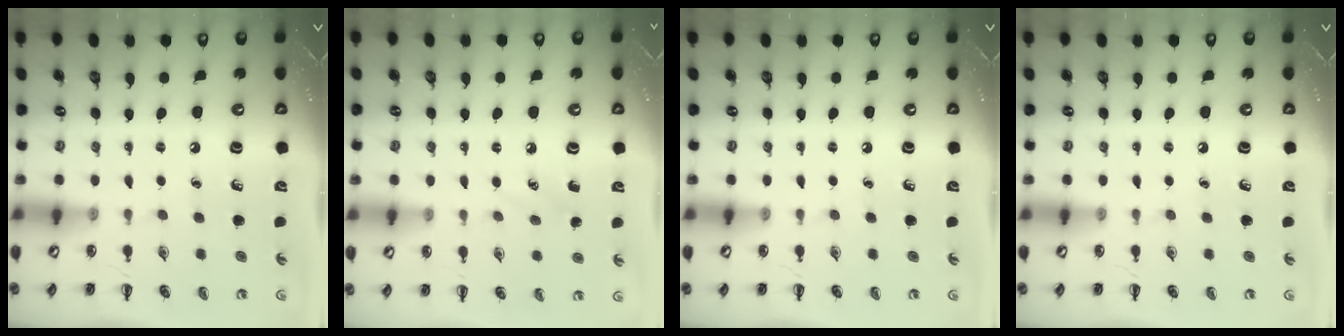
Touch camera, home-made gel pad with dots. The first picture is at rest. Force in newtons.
{"total": 5.3, "press": 5.2, "slide": 1.3}
{"total": 0.0}
{"total": 0.0}